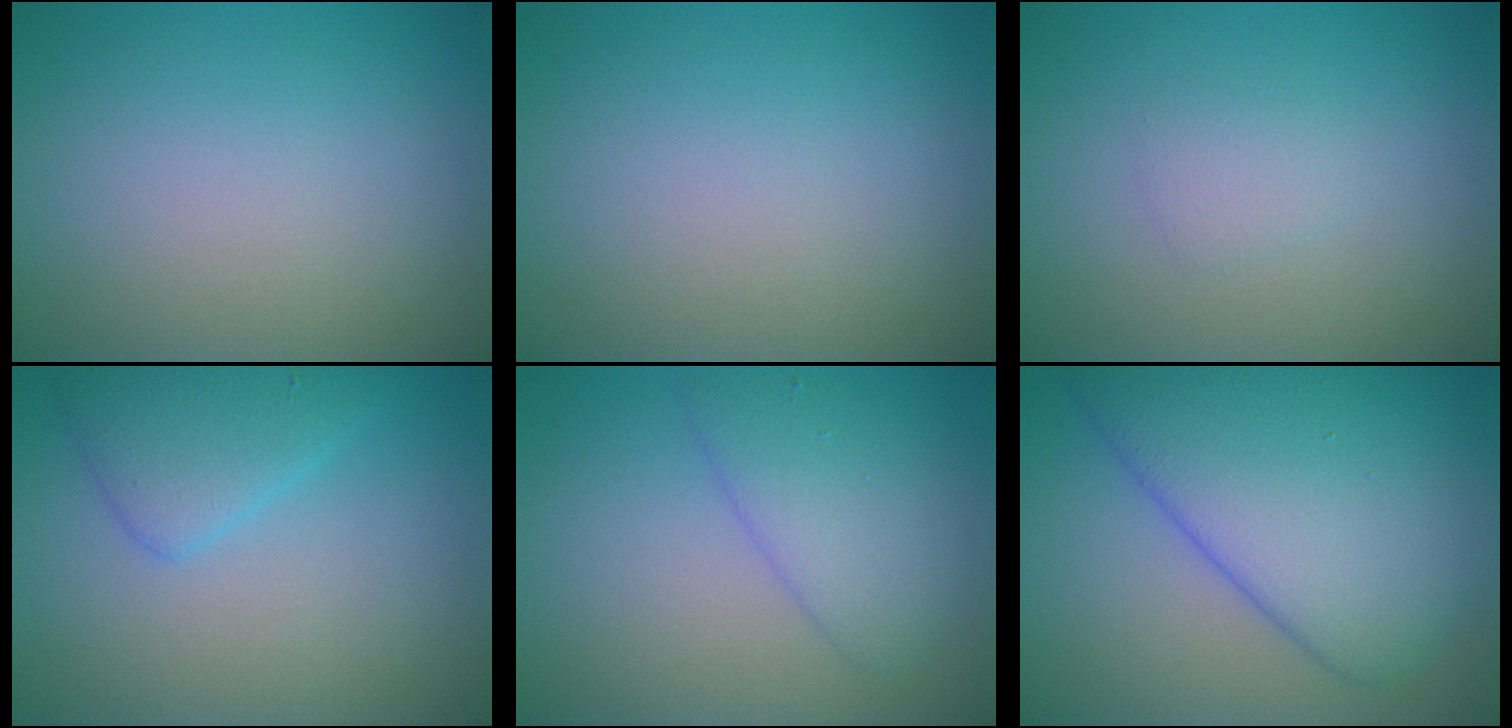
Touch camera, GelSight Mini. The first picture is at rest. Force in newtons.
{"total": 0.0}
{"total": 1.2, "press": 1.2, "slide": 0.0}
{"total": 3.2, "press": 3.2, "slide": 0.1}
{"total": 3.5, "press": 3.5, "slide": 0.3}
{"total": 9.9, "press": 9.9, "slide": 0.5}